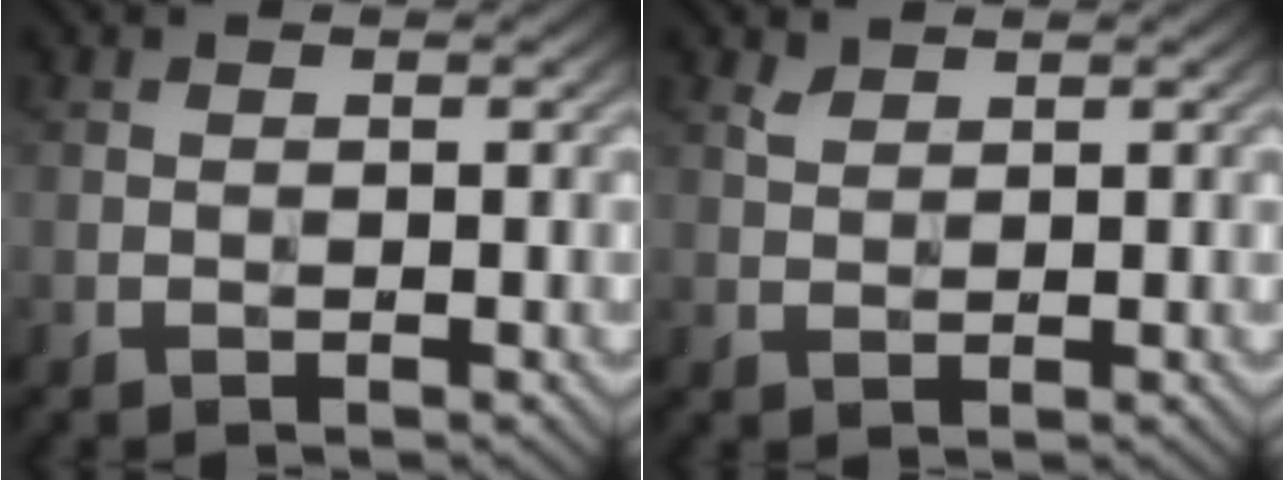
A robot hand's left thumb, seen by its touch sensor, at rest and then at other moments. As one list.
[{"total": 1.3, "force": [1.1, 0.4, 0.5], "torque": [-0.015, -0.002, 0.025]}]